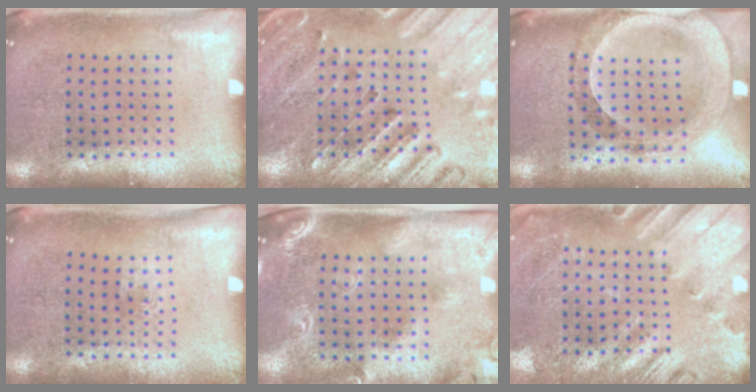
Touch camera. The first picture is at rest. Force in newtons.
{"total": 2.7, "press": 2.6, "slide": 0.8}
{"total": 0.9, "press": 0.9, "slide": 0.2}
{"total": 0.5, "press": 0.2, "slide": 0.5}
{"total": 2.4, "press": 1.8, "slide": 1.6}
{"total": 2.4, "press": 2.0, "slide": 1.4}